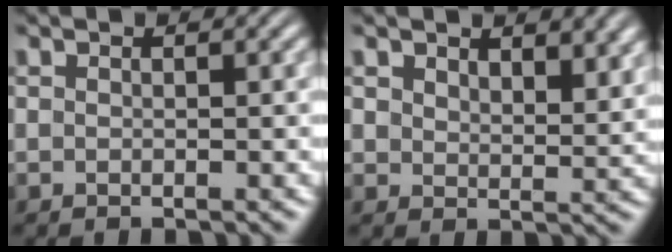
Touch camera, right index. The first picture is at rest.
{"total": 2.8, "force": [2.6, 0.6, 0.7], "torque": [-0.013, -0.010, 0.052]}